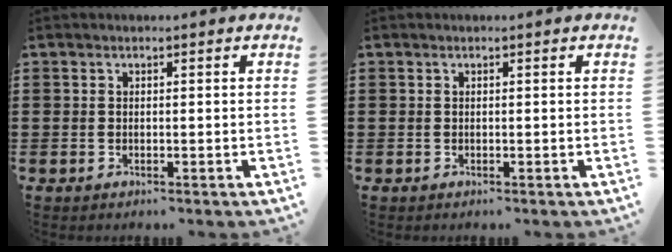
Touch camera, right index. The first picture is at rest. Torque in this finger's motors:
{"motor_torque": [0.00, 0.00, 0.00, 0.00]}